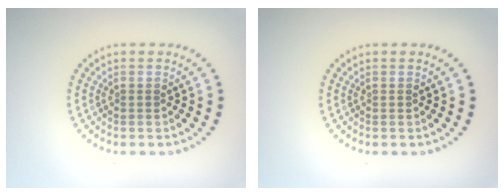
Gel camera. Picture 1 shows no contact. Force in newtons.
{"total": 0.0}